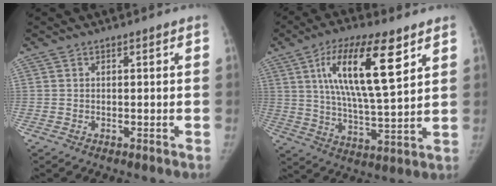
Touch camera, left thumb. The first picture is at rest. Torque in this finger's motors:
{"motor_torque": [0.38, 0.53, 2.07, -0.70, 0.17]}